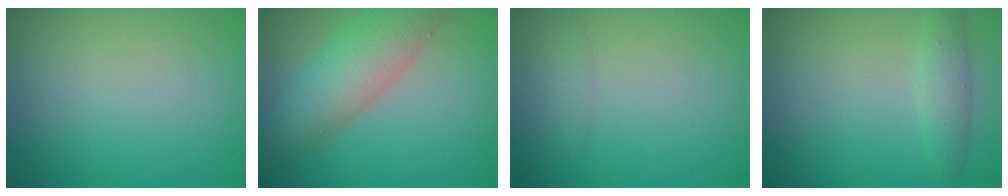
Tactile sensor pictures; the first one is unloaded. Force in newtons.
{"total": 6.5, "press": 6.5, "slide": 0.2}
{"total": 0.6, "press": 0.6, "slide": 0.1}
{"total": 2.1, "press": 2.1, "slide": 0.1}